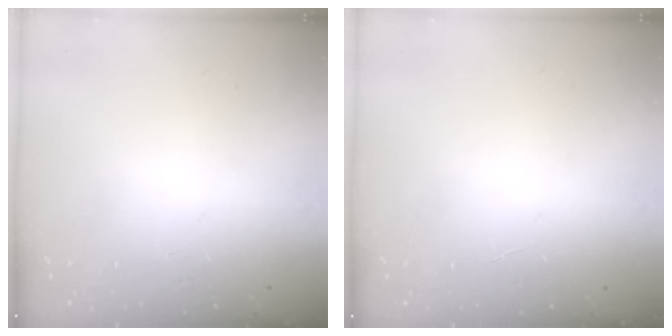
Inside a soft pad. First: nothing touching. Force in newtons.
{"total": 1.3, "press": 1.3, "slide": 0.1}